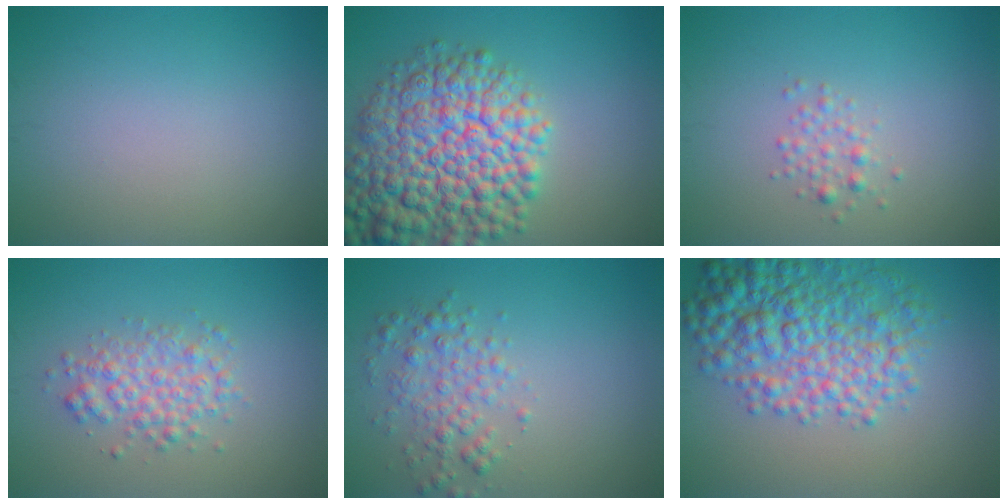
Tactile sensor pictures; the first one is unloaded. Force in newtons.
{"total": 11.9, "press": 11.9, "slide": 0.5}
{"total": 1.4, "press": 1.4, "slide": 0.1}
{"total": 3.2, "press": 3.2, "slide": 0.1}
{"total": 2.9, "press": 2.9, "slide": 0.1}
{"total": 7.7, "press": 7.7, "slide": 0.2}